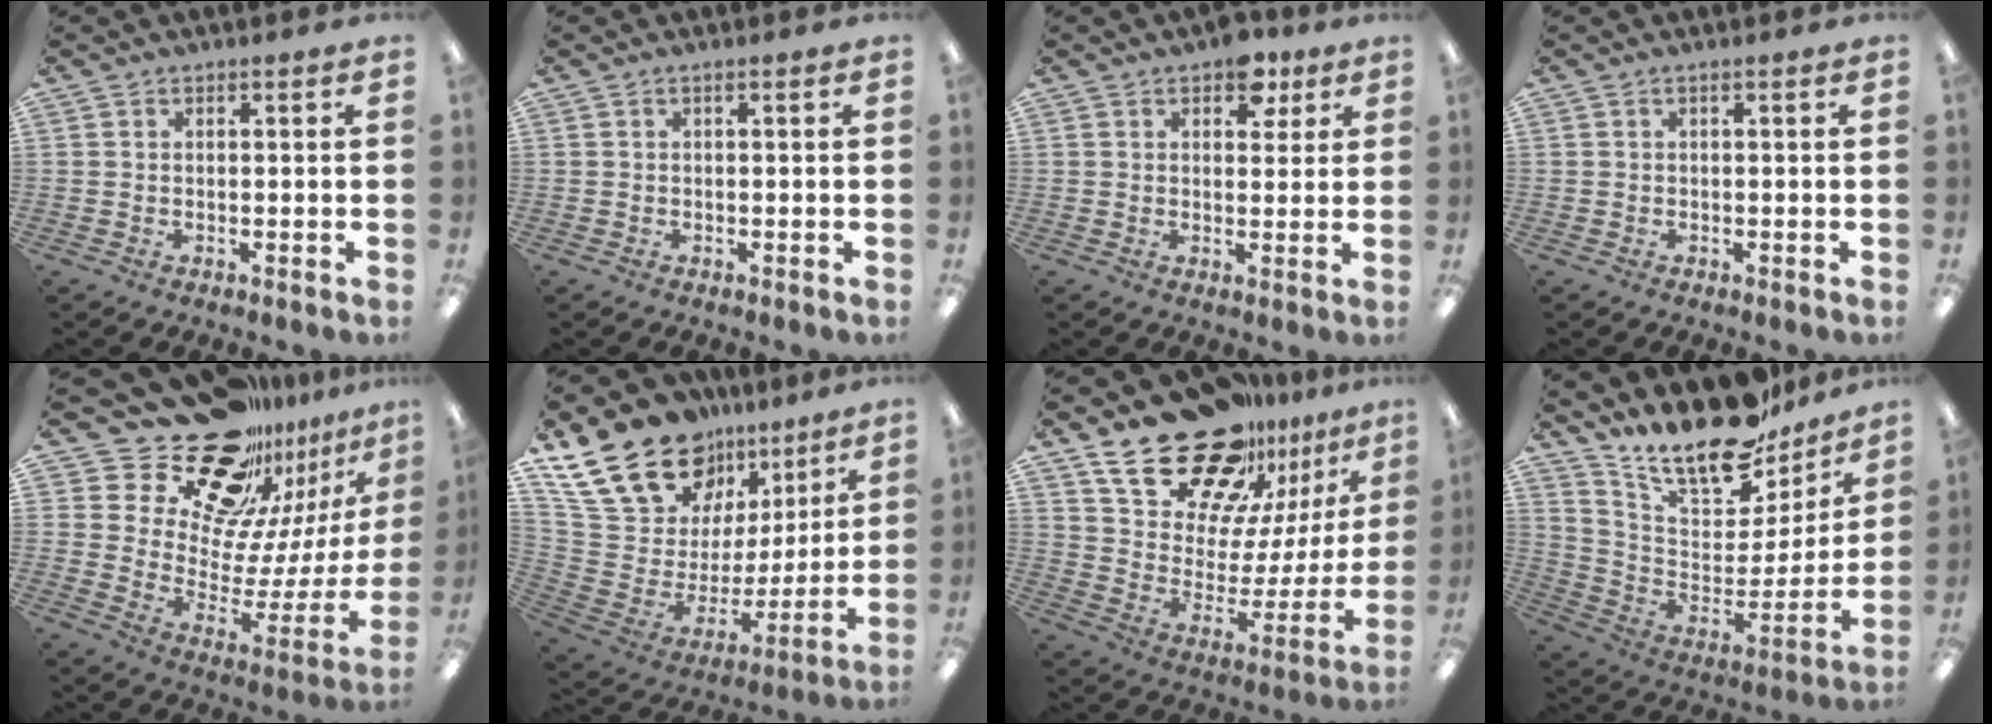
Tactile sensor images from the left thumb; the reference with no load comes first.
{"total": 0.0}
{"total": 6.2, "force": [4.1, 3.6, 3.0], "torque": [-0.029, -0.013, 0.068]}
{"total": 0.0}
{"total": 23.9, "force": [18.7, 12.0, 8.9], "torque": [-0.147, -0.139, 0.348]}
{"total": 23.5, "force": [16.4, 13.3, 10.3], "torque": [-0.206, -0.103, 0.315]}
{"total": 24.1, "force": [18.6, 11.2, 10.6], "torque": [-0.178, -0.116, 0.331]}
{"total": 20.3, "force": [16.6, 7.8, 8.6], "torque": [-0.146, -0.122, 0.288]}